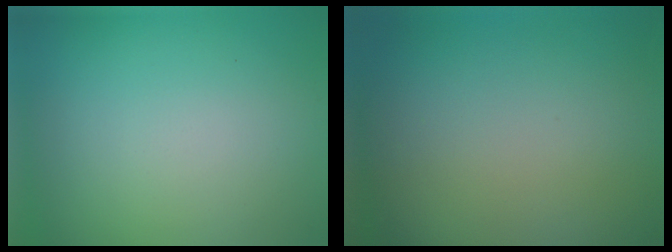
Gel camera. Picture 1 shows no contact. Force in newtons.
{"total": 0.0}